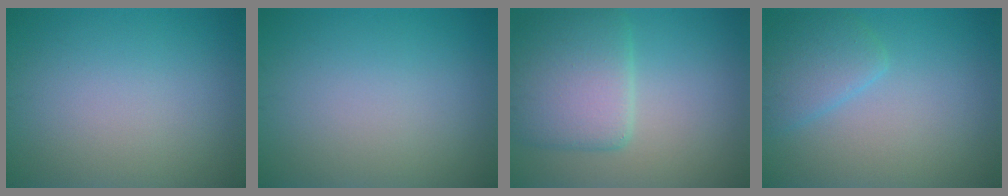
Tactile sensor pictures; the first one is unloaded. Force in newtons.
{"total": 0.0}
{"total": 6.3, "press": 6.2, "slide": 0.5}
{"total": 2.9, "press": 2.9, "slide": 0.1}